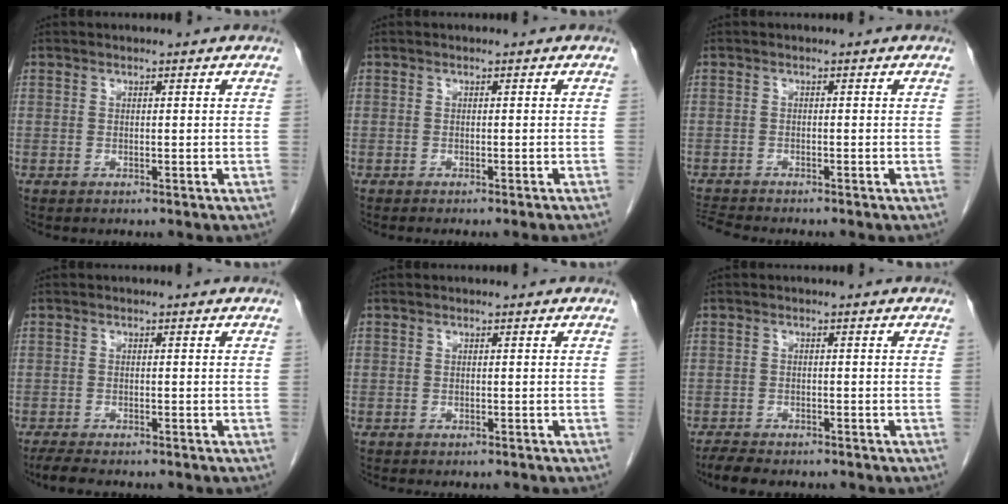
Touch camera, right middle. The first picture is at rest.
{"total": 2.5, "force": [-2.1, -0.5, 1.1], "torque": [-0.012, 0.005, -0.025]}
{"total": 3.1, "force": [-3.0, -0.6, 0.3], "torque": [-0.014, -0.019, -0.055]}
{"total": 3.7, "force": [-3.1, 0.7, 1.9], "torque": [-0.039, -0.011, -0.046]}
{"total": 1.6, "force": [-1.5, 0.5, 0.4], "torque": [-0.012, -0.003, -0.018]}
{"total": 4.6, "force": [-3.9, 1.3, 2.1], "torque": [-0.038, -0.009, -0.059]}